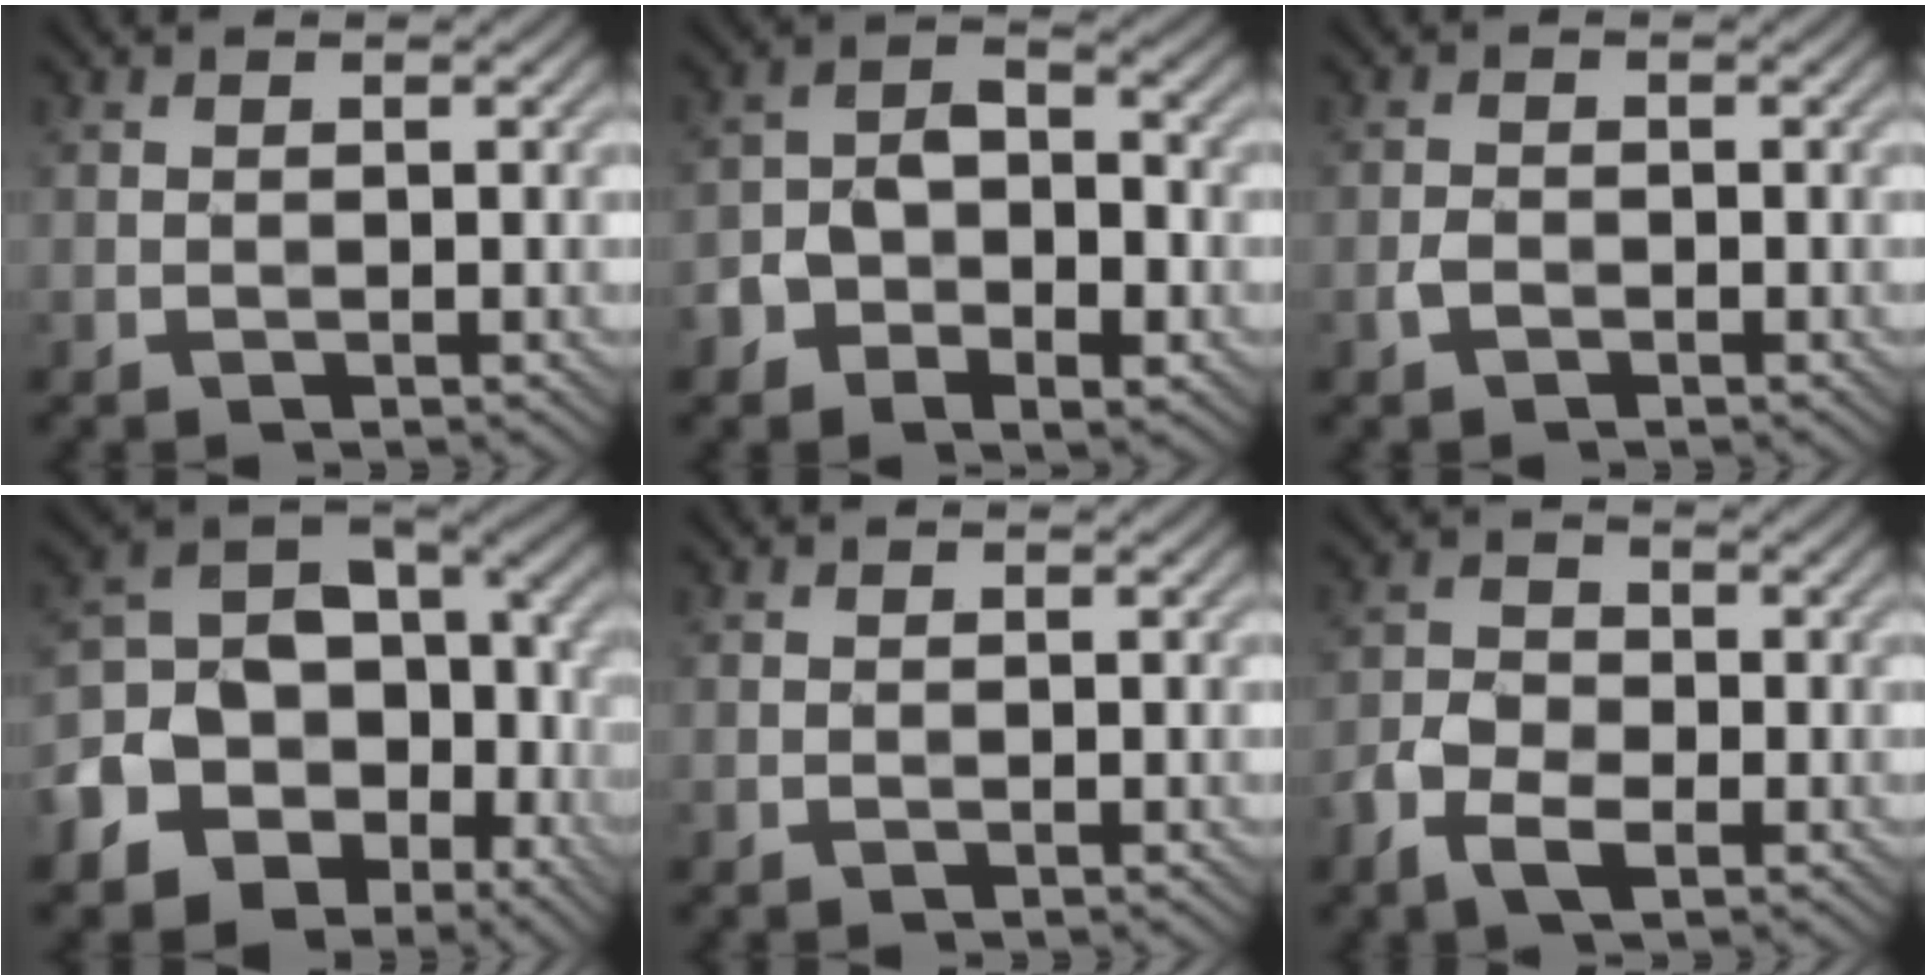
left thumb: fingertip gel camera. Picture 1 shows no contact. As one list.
[{"total": 7.9, "force": [-3.7, 5.0, 4.8], "torque": [-0.077, -0.005, -0.072]}, {"total": 1.3, "force": [-0.7, 0.7, 0.7], "torque": [-0.014, 0.001, -0.017]}, {"total": 15.3, "force": [-5.6, 11.5, 8.4], "torque": [-0.197, -0.026, -0.086]}, {"total": 0.0}, {"total": 5.0, "force": [-2.8, 2.8, 3.1], "torque": [-0.066, -0.005, -0.062]}]